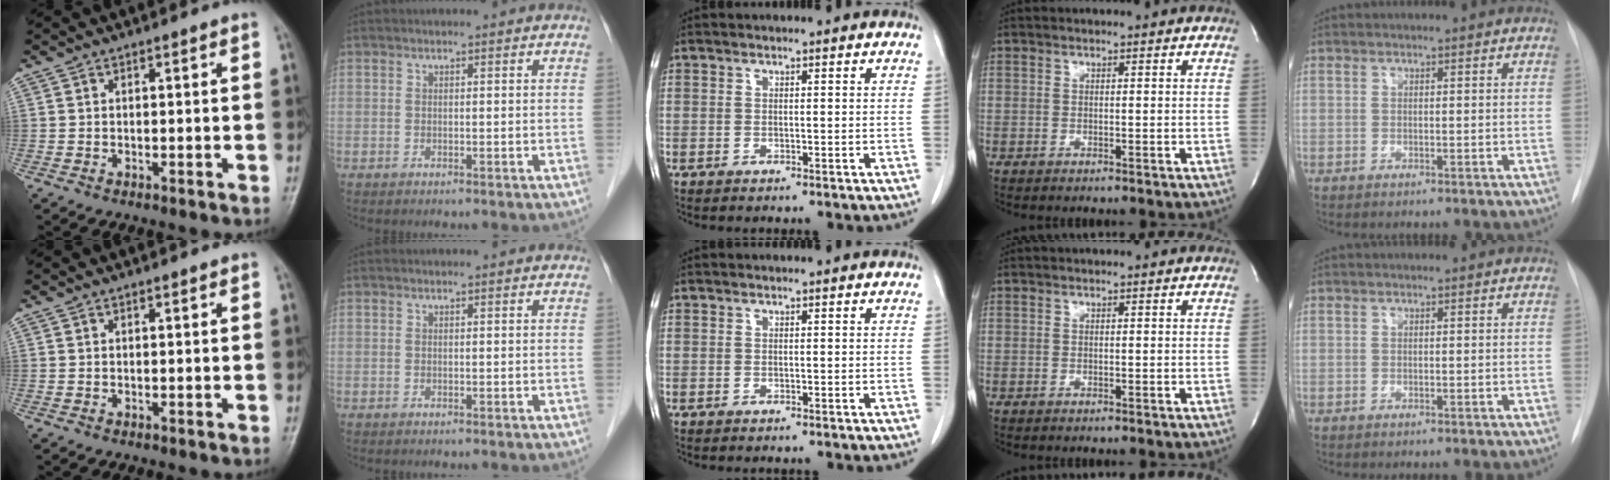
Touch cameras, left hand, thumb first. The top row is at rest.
{}